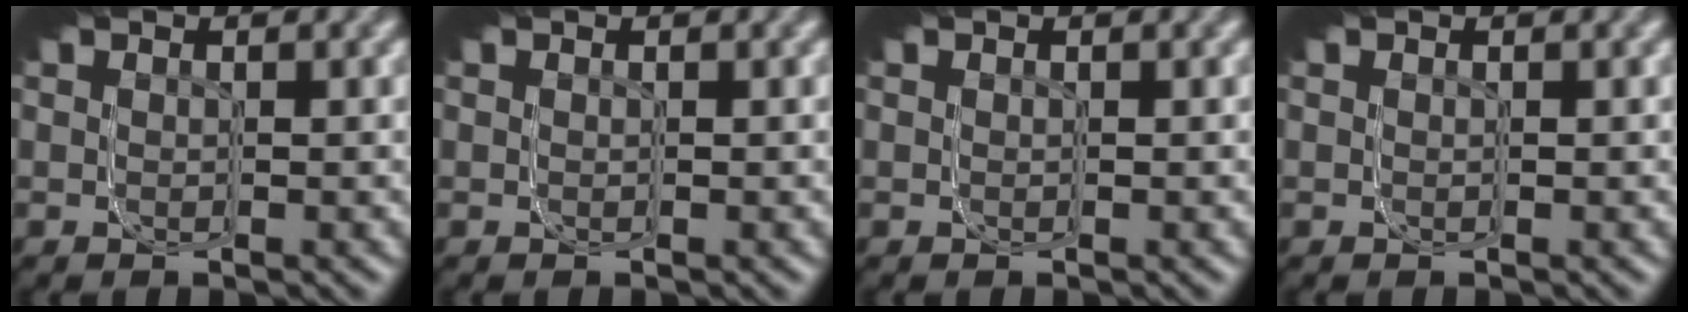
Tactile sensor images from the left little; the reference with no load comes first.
{"total": 0.0}
{"total": 0.0}
{"total": 0.0}